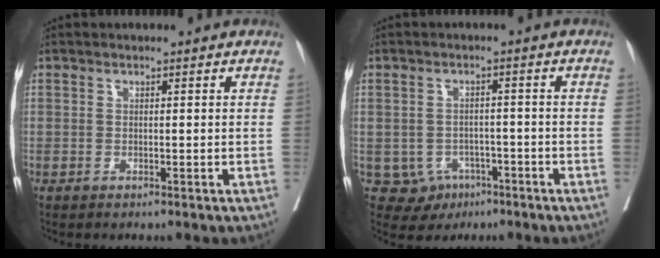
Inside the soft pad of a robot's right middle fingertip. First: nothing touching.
{"total": 5.4, "force": [-2.6, 4.7, 1.1], "torque": [-0.013, 0.008, -0.028]}